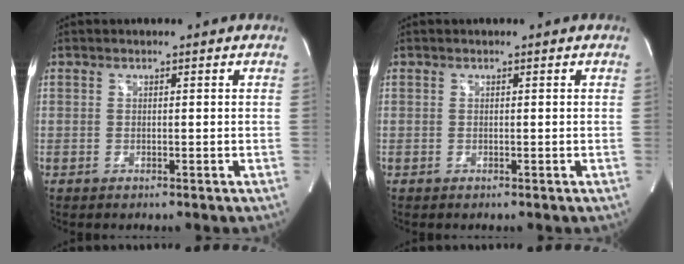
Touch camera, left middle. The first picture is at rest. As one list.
[{"total": 0.0}]